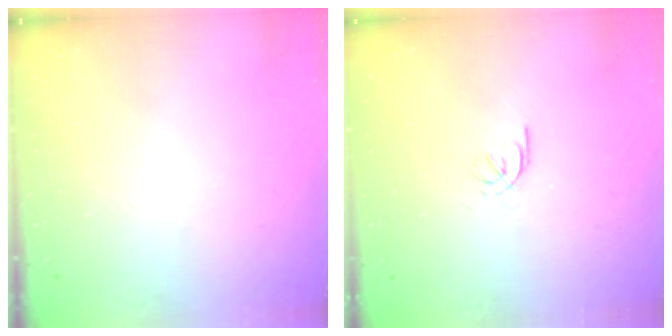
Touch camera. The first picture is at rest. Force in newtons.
{"total": 2.0, "press": 1.9, "slide": 0.6}